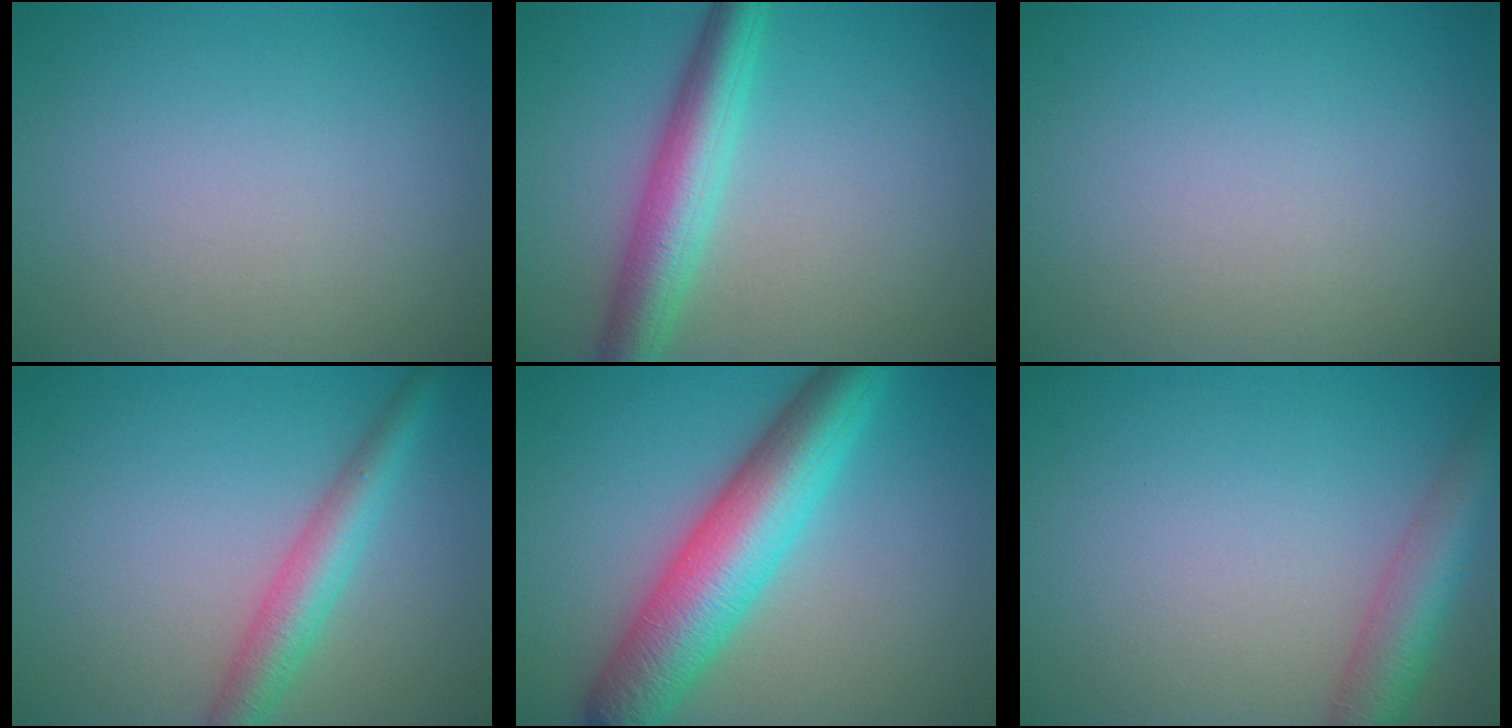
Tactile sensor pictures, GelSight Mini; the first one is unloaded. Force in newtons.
{"total": 5.1, "press": 5.1, "slide": 0.1}
{"total": 0.0}
{"total": 3.8, "press": 3.8, "slide": 0.1}
{"total": 9.0, "press": 9.0, "slide": 0.1}
{"total": 4.5, "press": 4.5, "slide": 0.3}